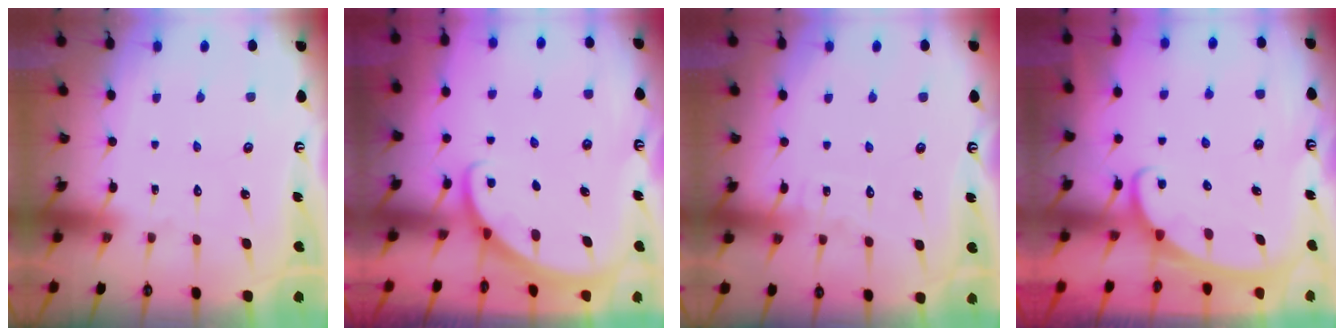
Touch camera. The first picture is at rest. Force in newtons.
{"total": 2.1, "press": 2.1, "slide": 0.1}
{"total": 5.4, "press": 5.4, "slide": 0.5}
{"total": 2.3, "press": 2.3, "slide": 0.4}